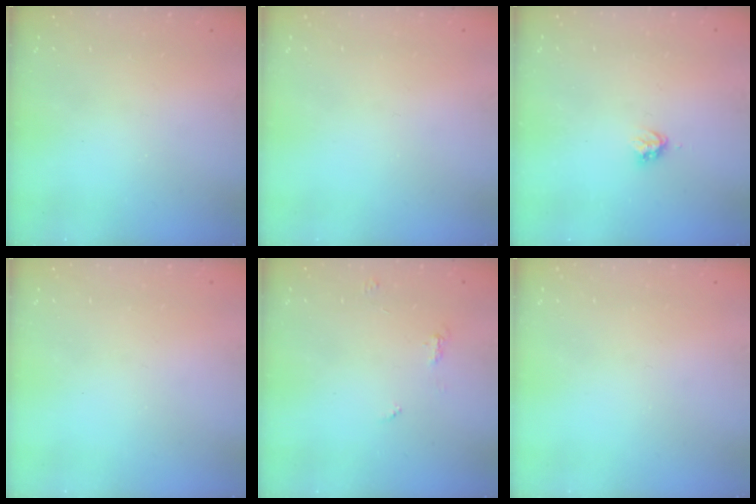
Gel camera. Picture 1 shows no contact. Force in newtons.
{"total": 0.0}
{"total": 3.2, "press": 3.1, "slide": 0.5}
{"total": 0.0}
{"total": 5.6, "press": 5.6, "slide": 0.4}
{"total": 0.0}